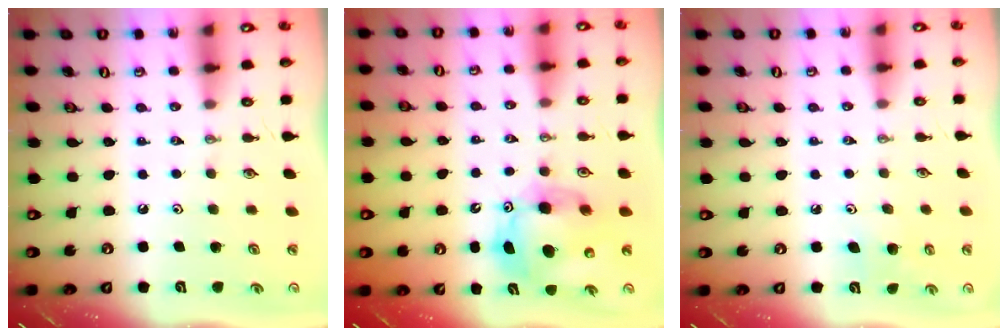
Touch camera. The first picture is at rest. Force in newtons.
{"total": 12.4, "press": 12.3, "slide": 2.1}
{"total": 4.5, "press": 4.5, "slide": 0.3}